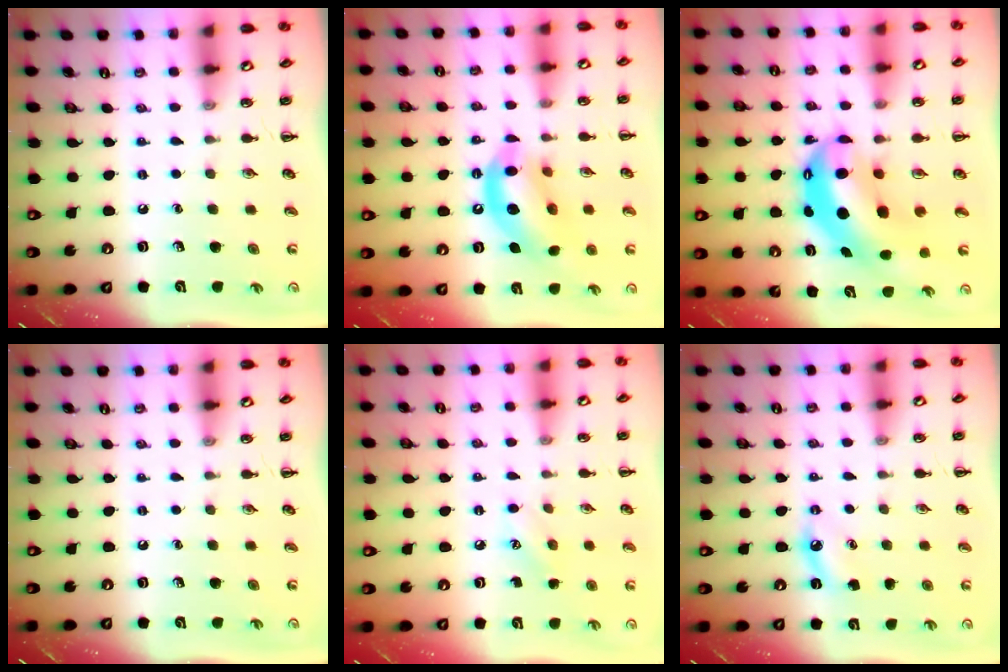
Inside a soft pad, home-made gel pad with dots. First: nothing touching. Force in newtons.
{"total": 13.8, "press": 13.3, "slide": 3.4}
{"total": 11.2, "press": 10.8, "slide": 2.7}
{"total": 0.0}
{"total": 5.8, "press": 5.6, "slide": 1.5}
{"total": 5.9, "press": 5.6, "slide": 1.9}